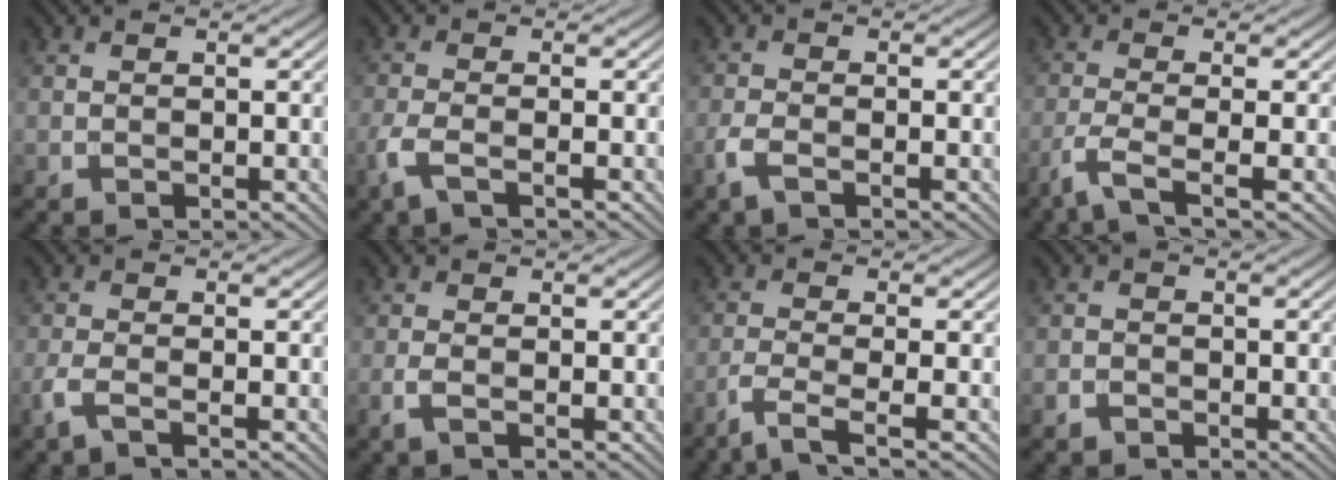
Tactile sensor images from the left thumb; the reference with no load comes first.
{"total": 3.3, "force": [-1.7, 0.8, 2.7], "torque": [-0.066, -0.002, -0.047]}
{"total": 2.6, "force": [-1.6, 0.8, 2.0], "torque": [-0.053, -0.004, -0.038]}
{"total": 4.2, "force": [-2.4, 0.6, 3.4], "torque": [-0.070, -0.002, -0.068]}
{"total": 2.6, "force": [-1.5, 0.6, 2.1], "torque": [-0.054, -0.002, -0.041]}
{"total": 1.8, "force": [-0.7, 0.5, 1.6], "torque": [-0.040, 0.001, -0.020]}
{"total": 4.2, "force": [-2.5, 0.6, 3.3], "torque": [-0.060, 0.002, -0.069]}
{"total": 1.3, "force": [-1.0, 0.9, 0.4], "torque": [-0.006, -0.001, -0.021]}